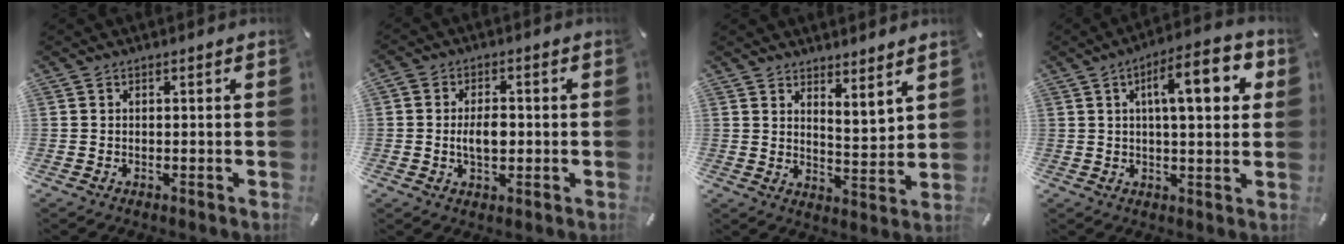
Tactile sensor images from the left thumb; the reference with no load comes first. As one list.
[{"total": 5.7, "force": [-0.5, 3.7, 4.2], "torque": [-0.075, 0.003, -0.012]}, {"total": 4.9, "force": [4.8, 0.4, 0.5], "torque": [-0.005, -0.051, 0.084]}, {"total": 13.3, "force": [4.4, 4.1, 11.9], "torque": [-0.181, 0.000, 0.062]}]